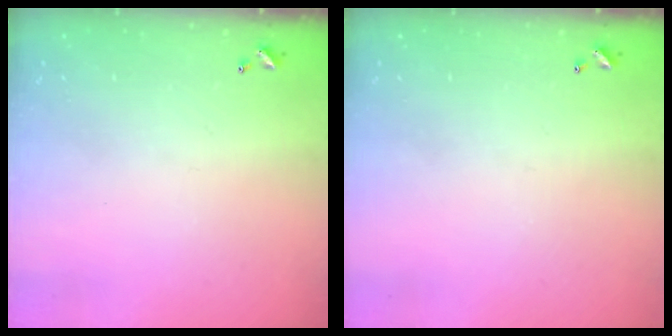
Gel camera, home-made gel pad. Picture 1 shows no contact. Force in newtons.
{"total": 0.0}